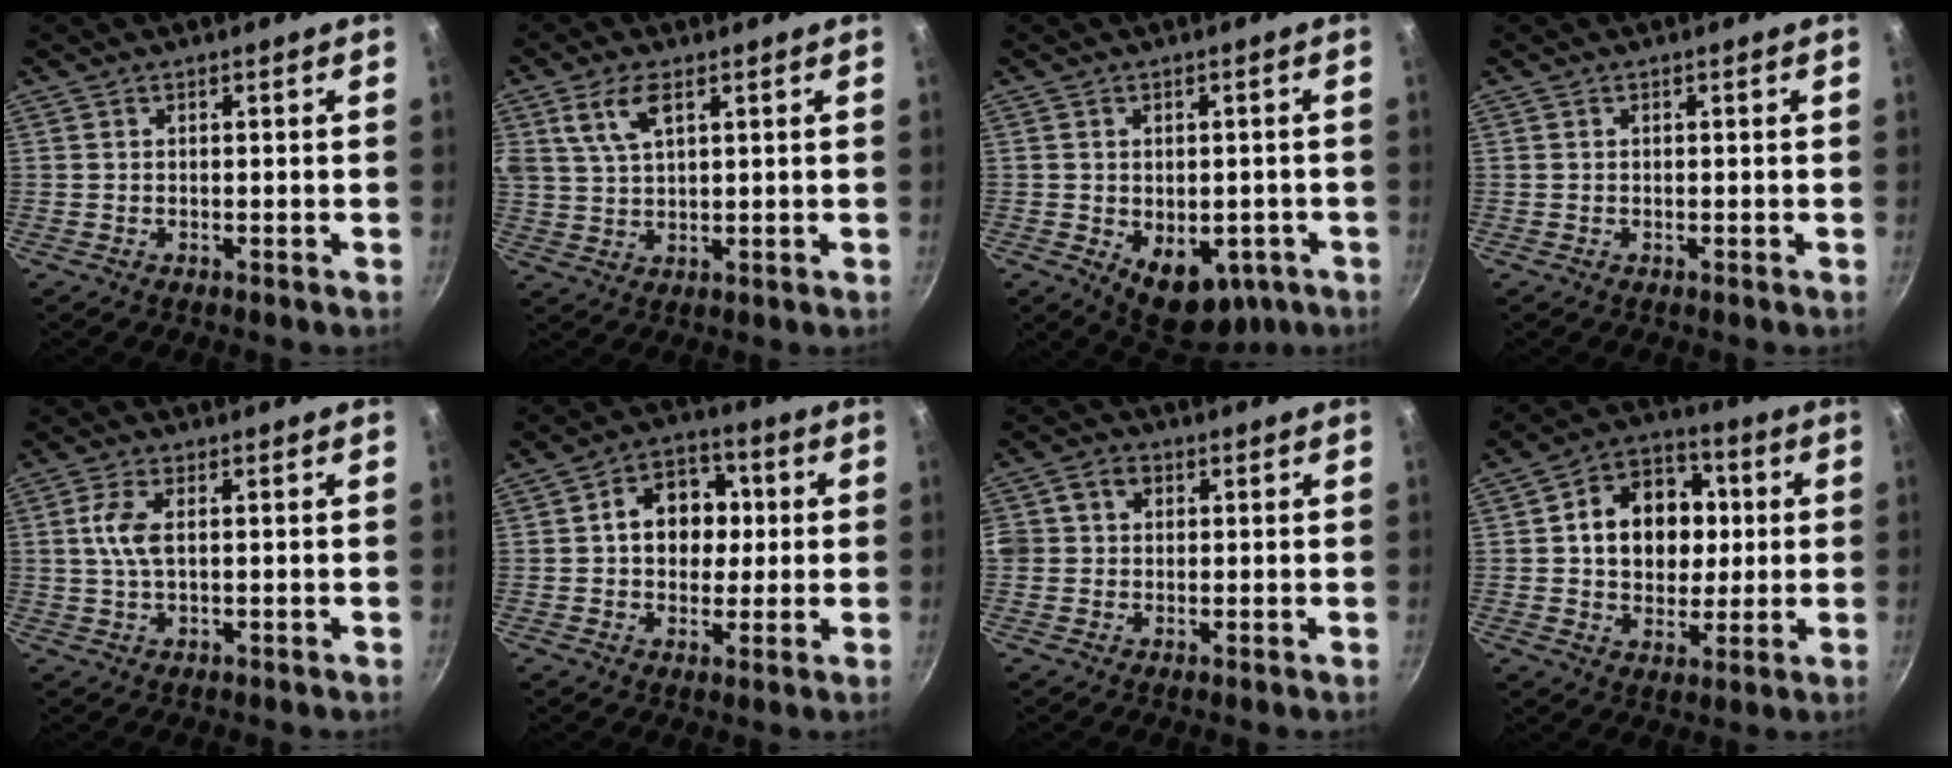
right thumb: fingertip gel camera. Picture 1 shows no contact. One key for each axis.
{"total": 6.9, "fx": 3.1, "fy": 3.3, "fz": 5.2, "tx": -0.100, "ty": -0.002, "tz": 0.063}
{"total": 11.2, "fx": -3.5, "fy": 7.3, "fz": 7.8, "tx": -0.063, "ty": 0.000, "tz": -0.028}
{"total": 0.0}
{"total": 4.8, "fx": 0.7, "fy": 2.0, "fz": 4.3, "tx": -0.099, "ty": 0.005, "tz": 0.013}
{"total": 11.4, "fx": 1.3, "fy": 8.8, "fz": 7.1, "tx": -0.064, "ty": 0.016, "tz": 0.007}
{"total": 4.5, "fx": 0.8, "fy": 3.9, "fz": 2.2, "tx": -0.022, "ty": 0.006, "tz": 0.001}
{"total": 15.8, "fx": 2.0, "fy": 12.3, "fz": 9.6, "tx": -0.110, "ty": 0.018, "tz": 0.024}